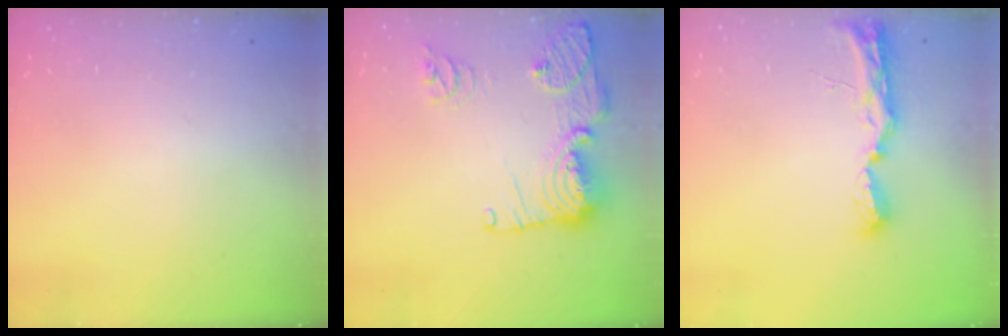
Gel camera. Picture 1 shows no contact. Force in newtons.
{"total": 16.2, "press": 16.2, "slide": 1.7}
{"total": 8.8, "press": 8.8, "slide": 1.0}